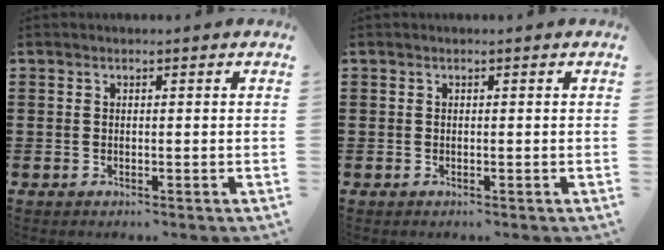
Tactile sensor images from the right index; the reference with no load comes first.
{"total": 0.0}